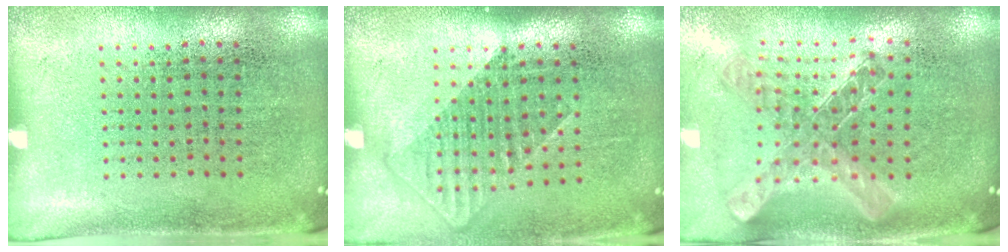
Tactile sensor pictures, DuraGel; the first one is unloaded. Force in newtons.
{"total": 1.3, "press": 0.9, "slide": 0.9}
{"total": 1.1, "press": 1.0, "slide": 0.3}